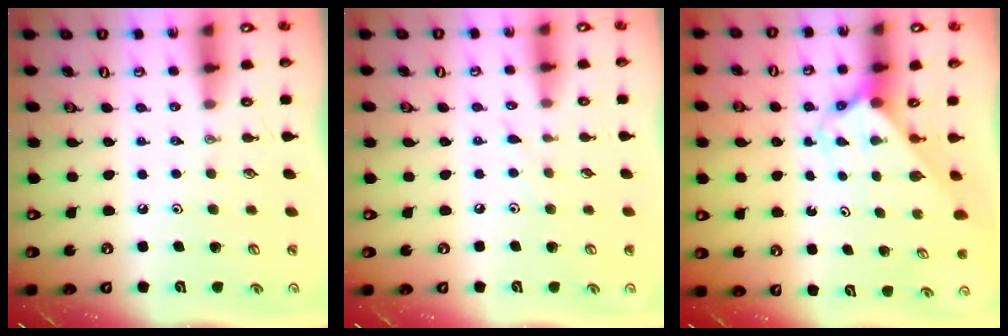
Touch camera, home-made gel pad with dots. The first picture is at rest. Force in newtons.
{"total": 4.3, "press": 4.2, "slide": 0.5}
{"total": 2.2, "press": 2.2, "slide": 0.1}